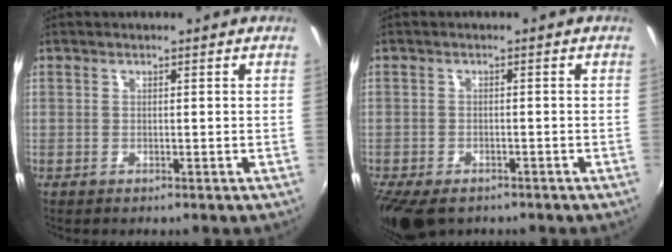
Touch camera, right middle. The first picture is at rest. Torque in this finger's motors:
{"motor_torque": [0.73, -0.75, 0.38, 0.12]}